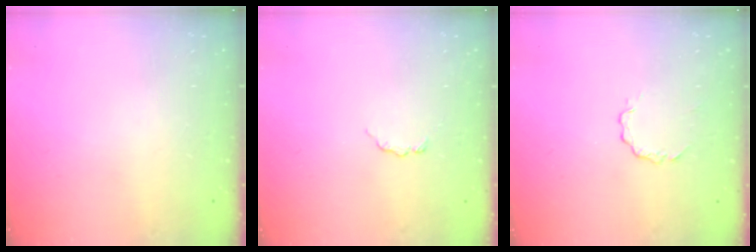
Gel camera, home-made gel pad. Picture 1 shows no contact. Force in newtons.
{"total": 2.9, "press": 2.9, "slide": 0.4}
{"total": 1.7, "press": 1.7, "slide": 0.2}